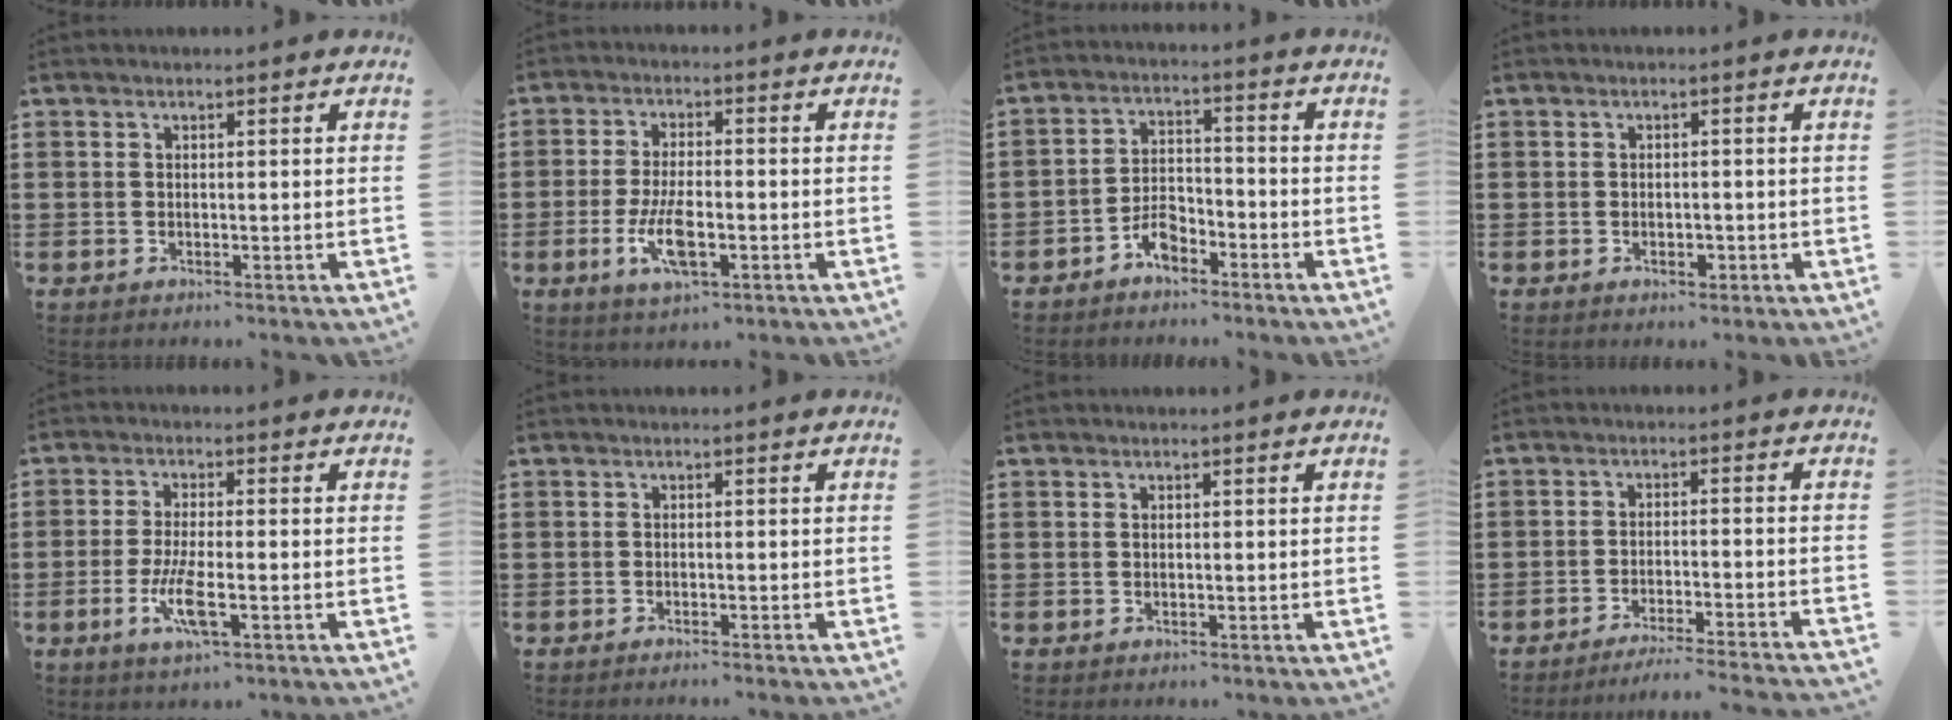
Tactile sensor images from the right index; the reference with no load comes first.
{"total": 6.9, "force": [-2.2, 2.4, 6.1], "torque": [-0.133, -0.011, -0.042]}
{"total": 4.3, "force": [-3.1, 2.0, 2.2], "torque": [-0.044, 0.009, -0.061]}
{"total": 1.5, "force": [-0.7, 0.9, 1.0], "torque": [-0.019, 0.000, -0.013]}
{"total": 5.8, "force": [-2.1, 1.1, 5.3], "torque": [-0.121, -0.018, -0.042]}
{"total": 0.6, "force": [-0.5, -0.1, 0.2], "torque": [-0.004, -0.001, -0.011]}
{"total": 0.0}
{"total": 3.5, "force": [-3.3, -0.7, 1.0], "torque": [-0.017, -0.005, -0.067]}